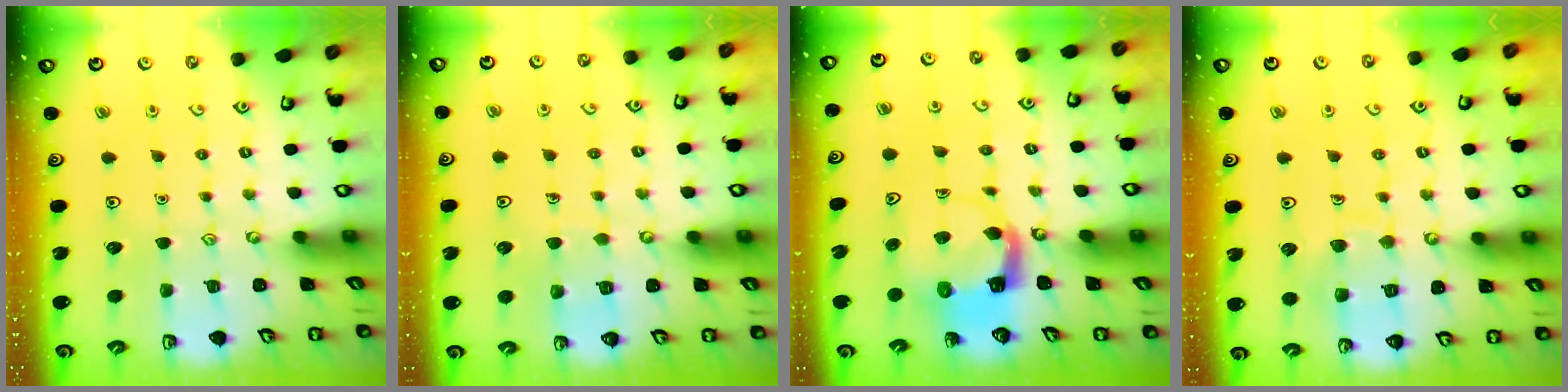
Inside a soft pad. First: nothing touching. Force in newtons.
{"total": 4.2, "press": 4.2, "slide": 0.2}
{"total": 4.7, "press": 4.7, "slide": 0.5}
{"total": 9.6, "press": 9.6, "slide": 0.9}